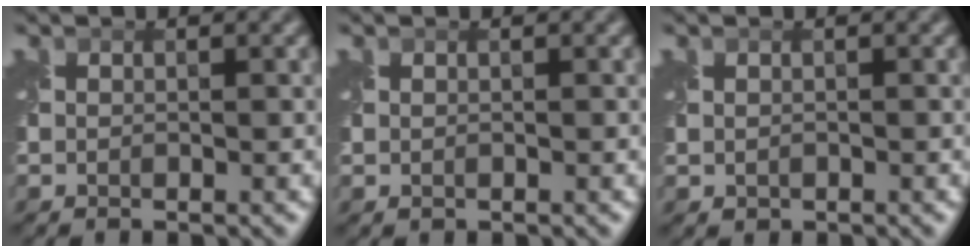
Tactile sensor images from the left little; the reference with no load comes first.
{"total": 0.0}
{"total": 0.5, "force": [0.0, 0.5, 0.2], "torque": [-0.005, -0.003, 0.002]}